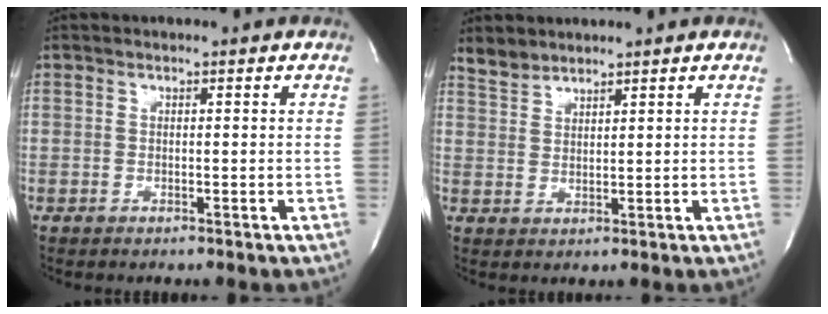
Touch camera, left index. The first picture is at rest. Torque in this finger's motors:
{"motor_torque": [0.07, -0.35, 0.04, 0.01]}